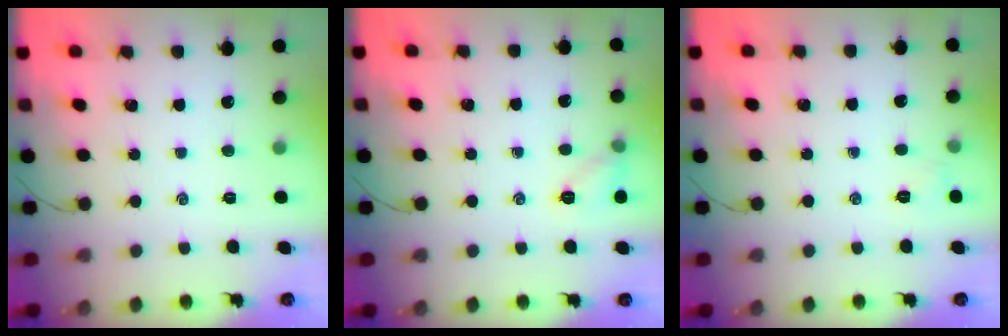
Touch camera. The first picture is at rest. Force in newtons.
{"total": 6.9, "press": 6.8, "slide": 1.1}
{"total": 3.8, "press": 3.6, "slide": 1.1}